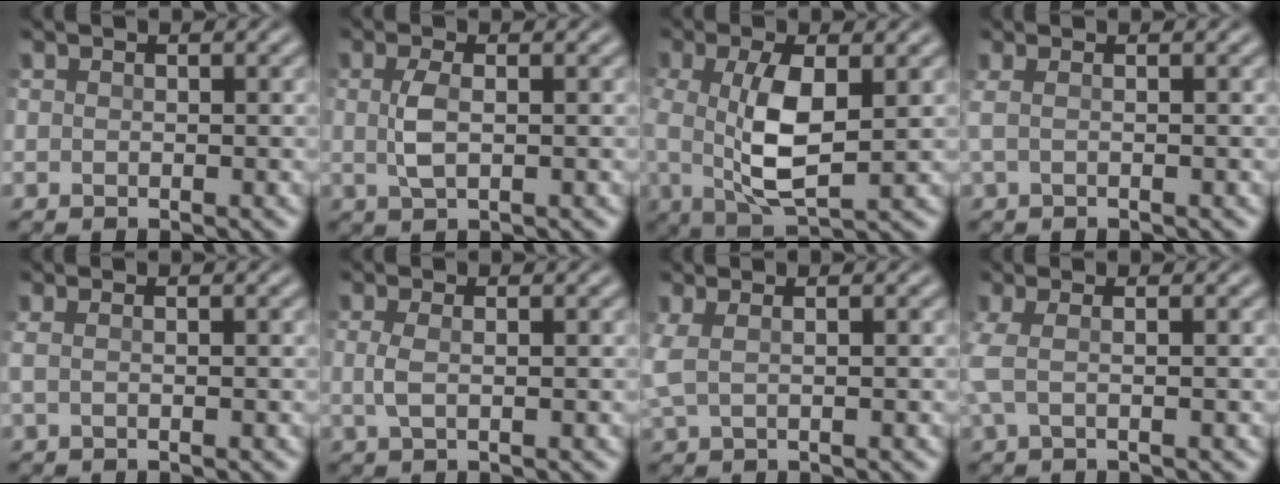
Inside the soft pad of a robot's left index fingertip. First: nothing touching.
{"total": 2.4, "force": [-0.1, 0.9, 2.2], "torque": [-0.050, 0.000, -0.002]}
{"total": 6.5, "force": [0.0, 2.6, 5.9], "torque": [-0.132, -0.003, 0.001]}
{"total": 1.1, "force": [0.0, 0.1, 1.1], "torque": [-0.026, 0.003, 0.000]}
{"total": 0.7, "force": [0.0, 0.0, 0.7], "torque": [-0.017, 0.003, 0.002]}
{"total": 1.6, "force": [-0.2, 0.5, 1.5], "torque": [-0.038, -0.001, -0.004]}
{"total": 2.2, "force": [-0.2, 1.0, 1.9], "torque": [-0.056, 0.001, -0.002]}
{"total": 2.6, "force": [-0.6, 1.0, 2.3], "torque": [-0.067, 0.002, -0.013]}